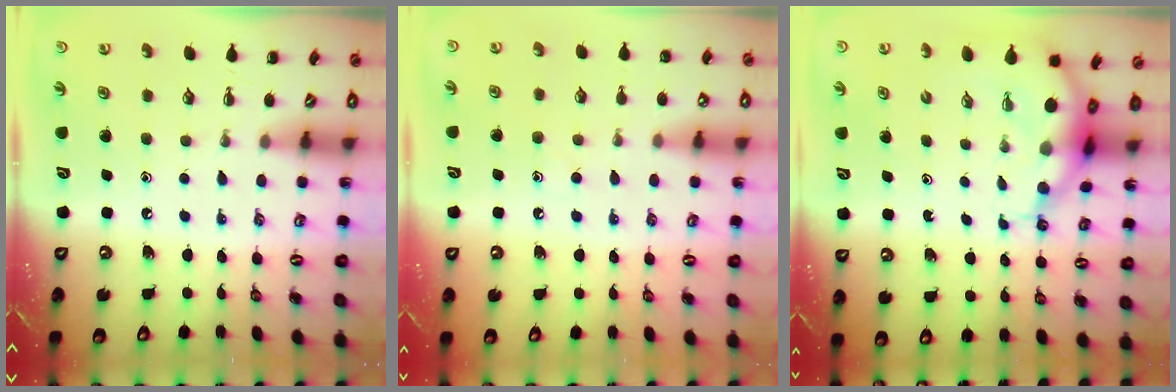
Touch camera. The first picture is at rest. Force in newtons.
{"total": 6.9, "press": 6.8, "slide": 1.2}
{"total": 5.2, "press": 4.9, "slide": 1.9}